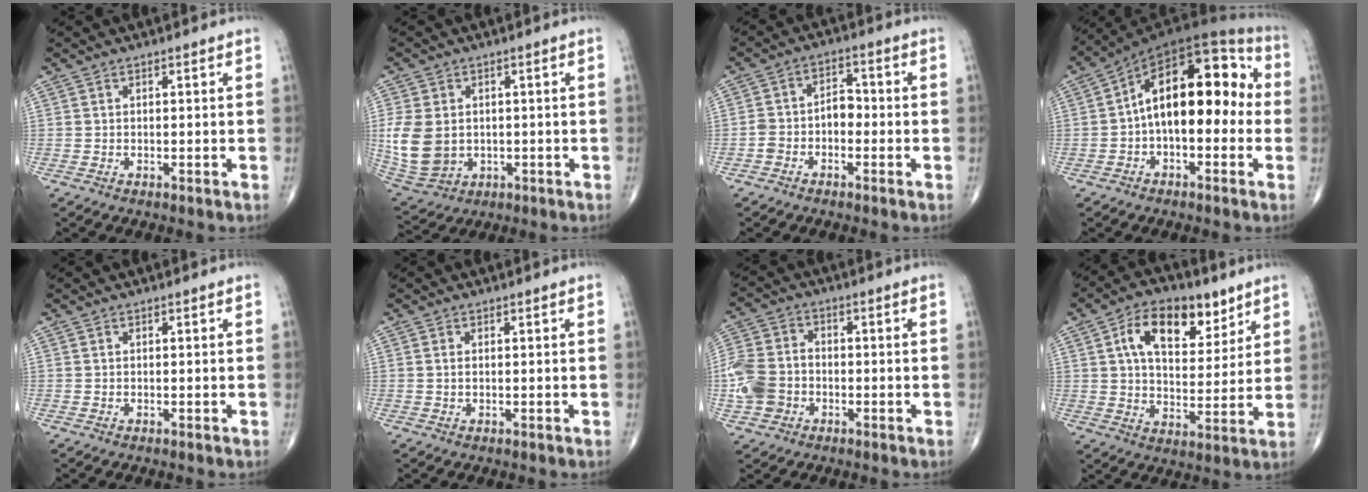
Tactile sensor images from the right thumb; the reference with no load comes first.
{"total": 10.9, "force": [-0.1, 8.4, 7.0], "torque": [-0.139, -0.005, 0.017]}
{"total": 6.2, "force": [-2.0, 4.0, 4.3], "torque": [-0.068, 0.038, -0.045]}
{"total": 18.1, "force": [0.0, 9.7, 15.3], "torque": [-0.212, 0.049, -0.011]}
{"total": 0.0}
{"total": 0.5, "force": [0.1, 0.2, 0.5], "torque": [-0.013, 0.000, 0.005]}
{"total": 9.0, "force": [-2.4, 7.2, 4.8], "torque": [-0.099, 0.020, -0.053]}
{"total": 14.9, "force": [7.0, 8.3, 10.2], "torque": [-0.127, -0.019, 0.118]}